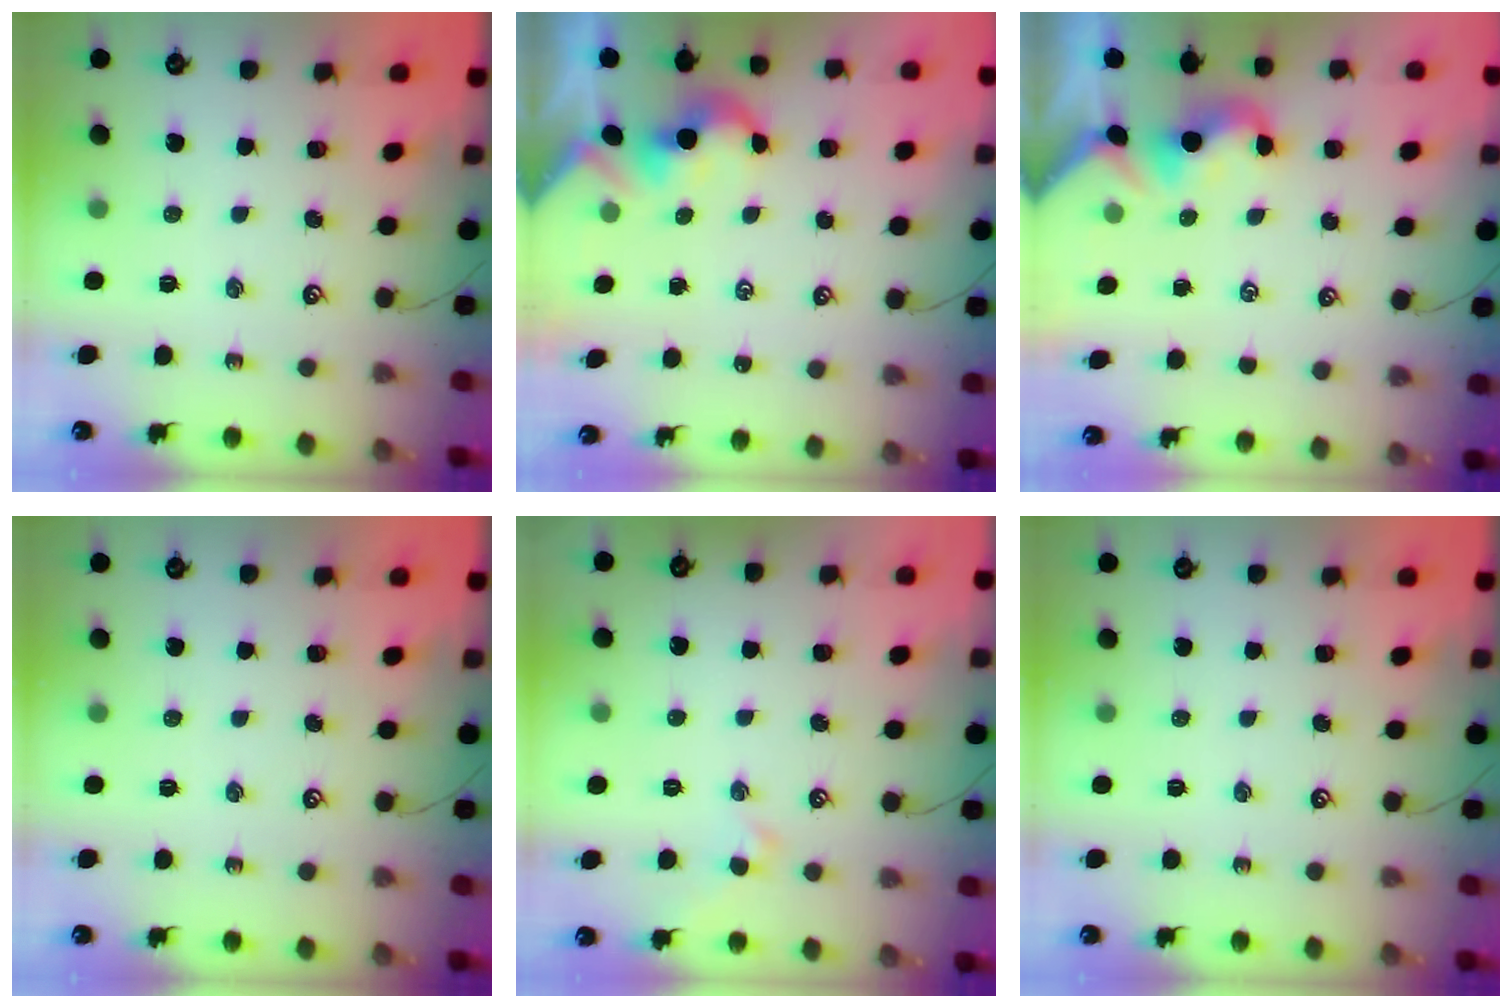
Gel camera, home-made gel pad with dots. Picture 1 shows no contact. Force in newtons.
{"total": 2.0, "press": 1.9, "slide": 0.4}
{"total": 1.5, "press": 1.4, "slide": 0.5}
{"total": 0.0}
{"total": 1.1, "press": 1.0, "slide": 0.4}
{"total": 0.0}